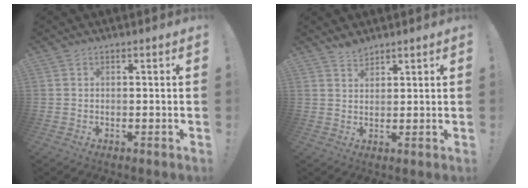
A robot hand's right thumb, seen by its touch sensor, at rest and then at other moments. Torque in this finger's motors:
{"motor_torque": [0.01, 0.18, 0.47, 0.03, 0.00]}